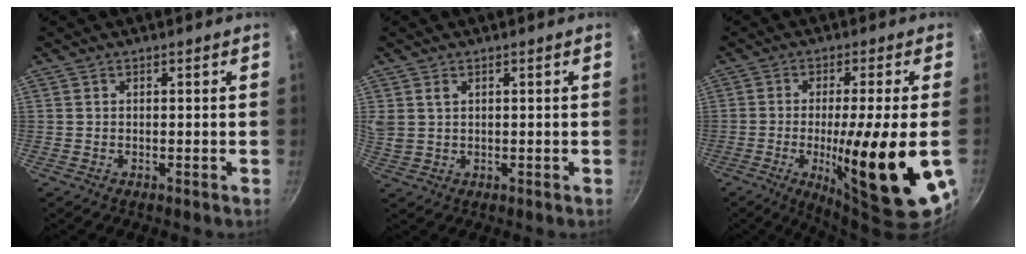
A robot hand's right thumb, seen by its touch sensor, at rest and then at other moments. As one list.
[{"total": 3.6, "force": [1.6, 2.3, 2.1], "torque": [-0.036, -0.001, 0.038]}, {"total": 22.8, "force": [-5.0, 4.3, 21.9], "torque": [-0.311, -0.006, -0.065]}]